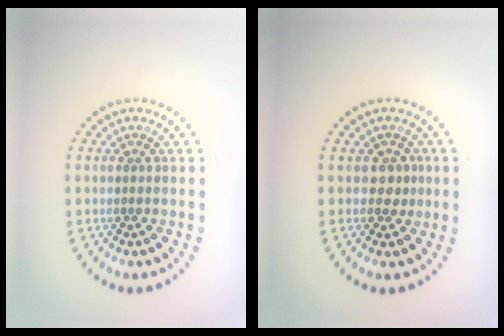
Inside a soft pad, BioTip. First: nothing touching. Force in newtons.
{"total": 1.4, "press": 1.2, "slide": 0.7}